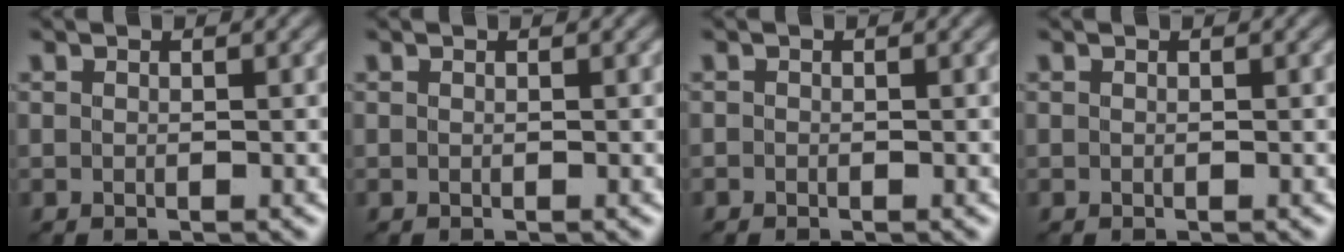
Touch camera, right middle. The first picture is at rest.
{"total": 0.0}
{"total": 0.0}
{"total": 0.0}